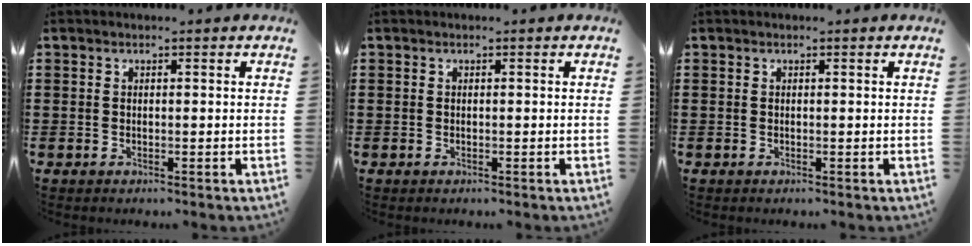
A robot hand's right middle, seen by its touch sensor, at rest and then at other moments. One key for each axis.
{"total": 0.0}
{"total": 0.0}